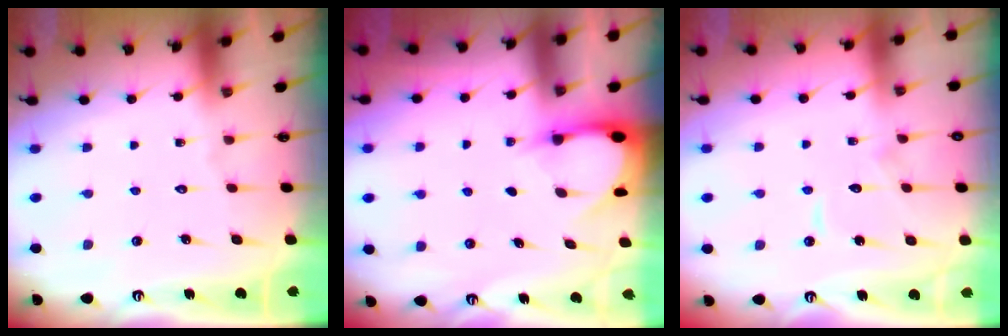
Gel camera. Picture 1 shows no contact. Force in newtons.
{"total": 2.9, "press": 2.9, "slide": 0.3}
{"total": 7.3, "press": 7.3, "slide": 0.7}